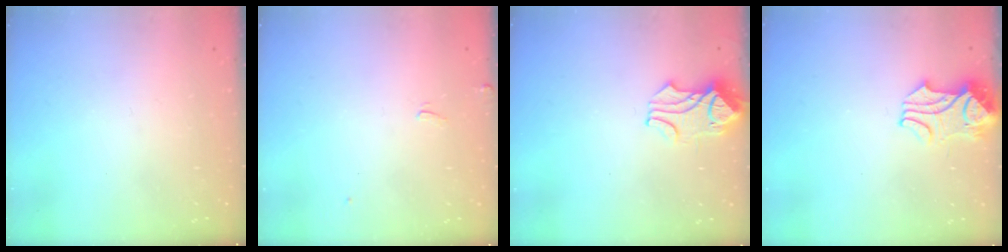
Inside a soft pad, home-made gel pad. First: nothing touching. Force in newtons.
{"total": 1.2, "press": 1.0, "slide": 0.6}
{"total": 2.0, "press": 1.9, "slide": 0.7}
{"total": 2.1, "press": 2.0, "slide": 0.5}